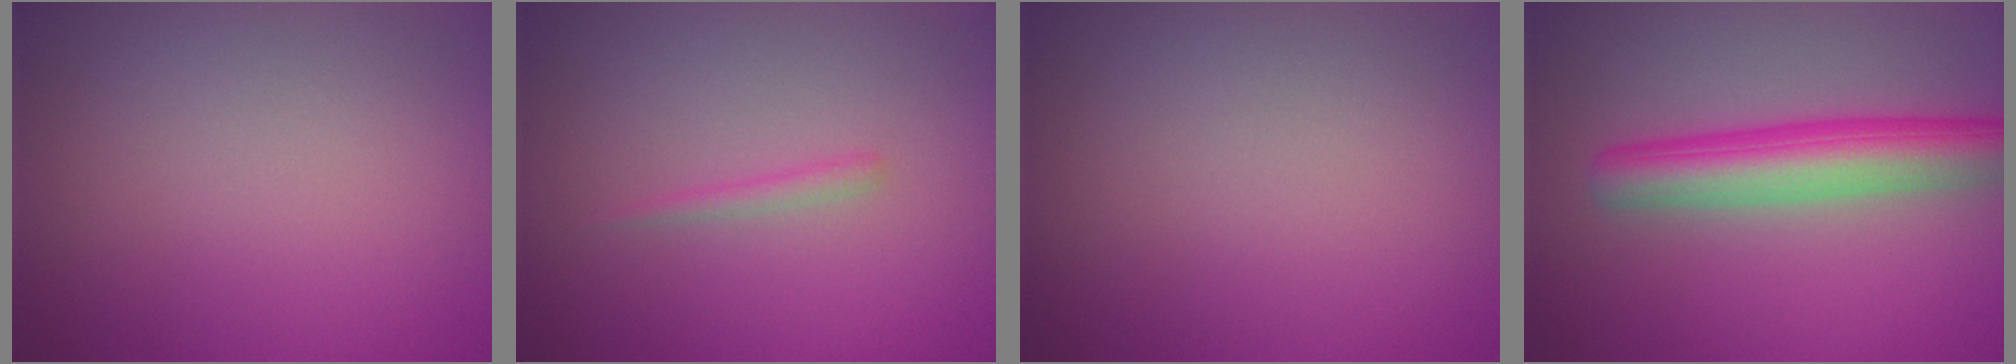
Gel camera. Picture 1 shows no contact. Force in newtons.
{"total": 0.8, "press": 0.8, "slide": 0.1}
{"total": 0.0}
{"total": 6.1, "press": 6.1, "slide": 0.2}